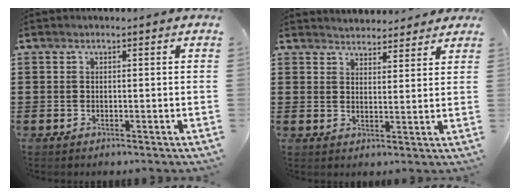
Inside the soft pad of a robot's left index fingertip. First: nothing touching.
{"total": 3.0, "force": [3.0, 0.6, -0.2], "torque": [-0.006, -0.009, 0.055]}